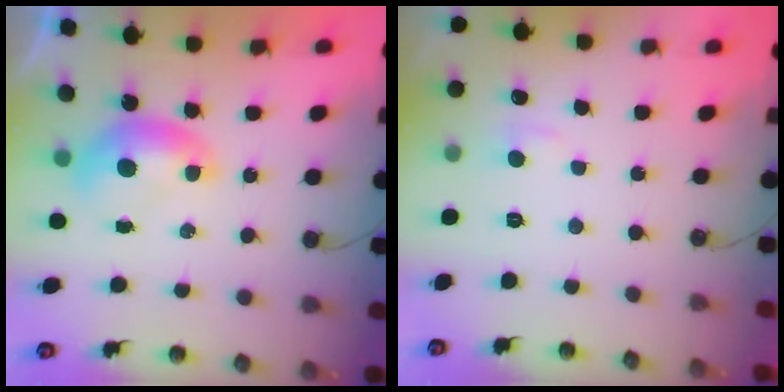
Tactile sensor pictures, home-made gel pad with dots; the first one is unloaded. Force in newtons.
{"total": 1.5, "press": 1.3, "slide": 0.7}